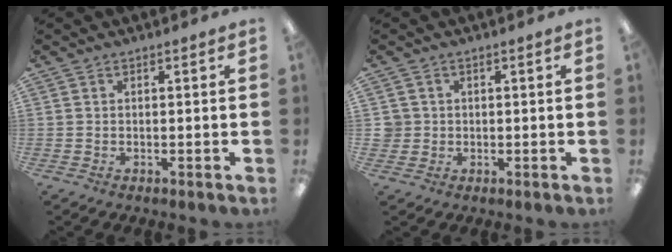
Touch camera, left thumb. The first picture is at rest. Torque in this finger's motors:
{"motor_torque": [-0.06, 0.06, -0.02, -0.04, 0.00]}